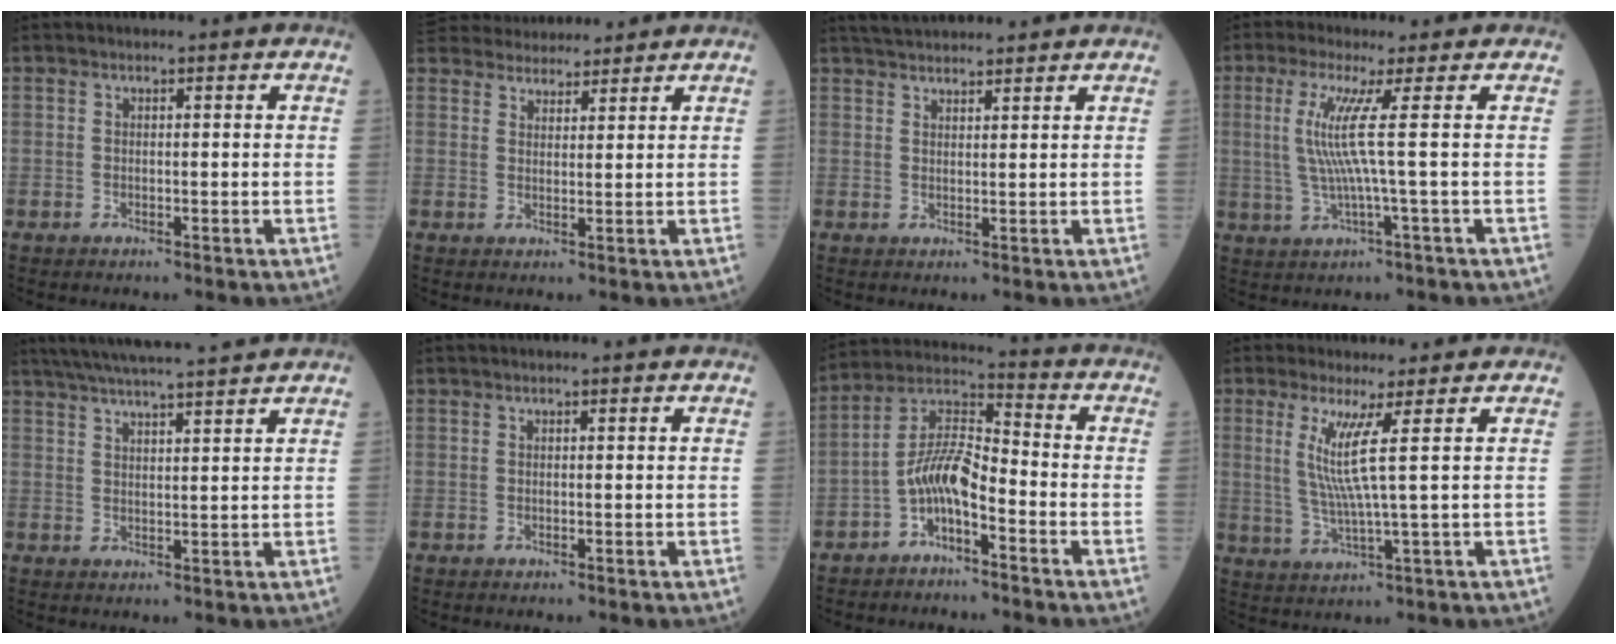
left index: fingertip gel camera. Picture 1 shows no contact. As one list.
[{"total": 9.6, "force": [9.1, 2.6, 2.0], "torque": [-0.034, 0.031, 0.145]}, {"total": 6.5, "force": [6.1, 0.8, 2.1], "torque": [-0.038, 0.034, 0.097]}, {"total": 5.7, "force": [0.7, -1.7, 5.5], "torque": [-0.125, -0.002, 0.016]}, {"total": 13.1, "force": [11.6, -0.7, 5.9], "torque": [-0.107, 0.022, 0.169]}, {"total": 1.0, "force": [0.8, -0.2, 0.5], "torque": [-0.009, 0.012, 0.018]}, {"total": 7.4, "force": [-3.7, 2.2, 6.0], "torque": [-0.126, 0.020, -0.074]}, {"total": 5.6, "force": [1.6, -1.4, 5.1], "torque": [-0.106, -0.014, 0.038]}]